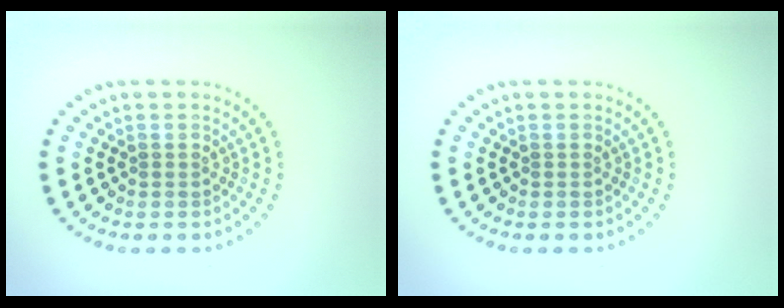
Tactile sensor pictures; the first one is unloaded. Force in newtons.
{"total": 0.0}